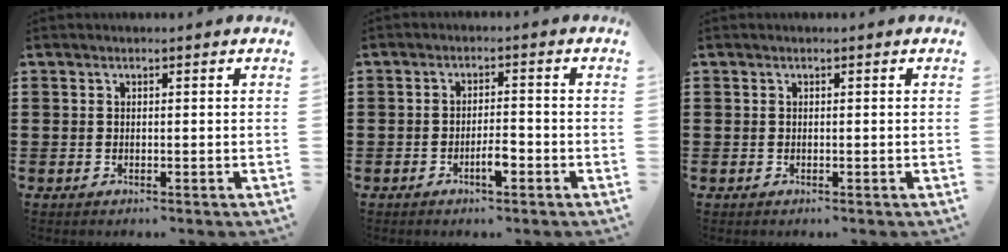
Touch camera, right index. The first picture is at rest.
{"total": 3.5, "force": [-1.7, 1.0, 2.9], "torque": [-0.056, 0.003, -0.033]}
{"total": 0.0}